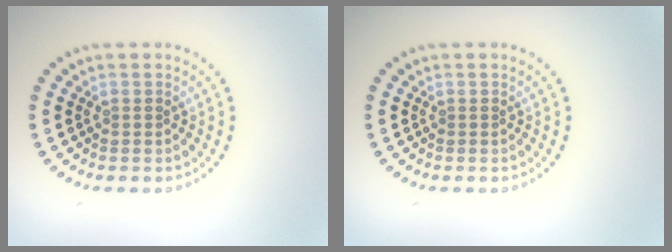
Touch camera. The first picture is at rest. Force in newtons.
{"total": 0.0}